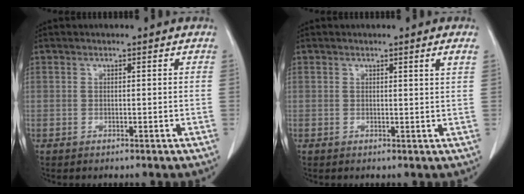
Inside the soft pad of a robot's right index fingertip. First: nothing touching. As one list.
[{"total": 1.3, "force": [0.7, -0.5, 1.0], "torque": [-0.019, -0.007, 0.013]}]